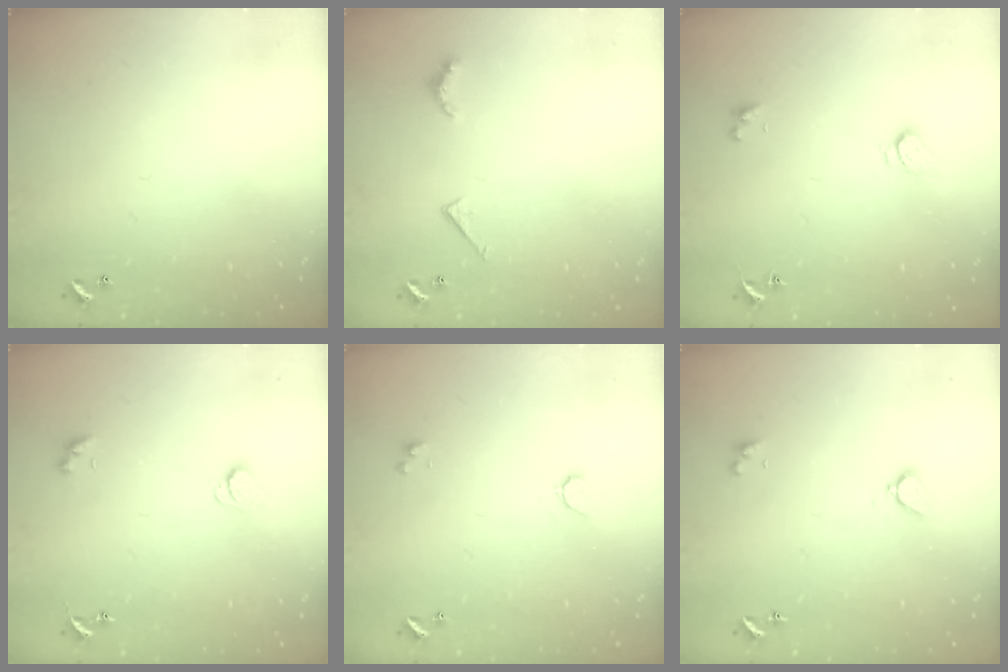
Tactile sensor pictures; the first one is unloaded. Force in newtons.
{"total": 3.8, "press": 3.8, "slide": 0.6}
{"total": 2.9, "press": 2.9, "slide": 0.5}
{"total": 2.4, "press": 2.3, "slide": 0.6}
{"total": 0.8, "press": 0.7, "slide": 0.4}
{"total": 2.2, "press": 2.2, "slide": 0.3}